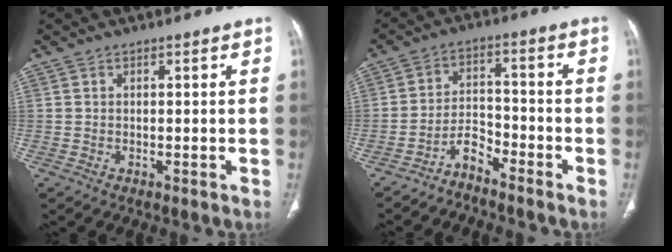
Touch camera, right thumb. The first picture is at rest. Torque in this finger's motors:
{"motor_torque": [-0.29, -0.34, 0.08, 0.02, 0.00]}